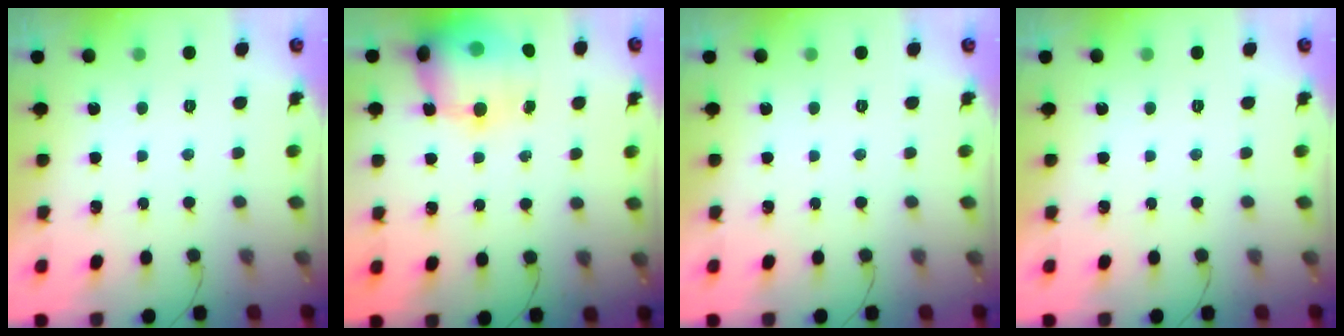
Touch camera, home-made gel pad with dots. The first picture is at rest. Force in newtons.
{"total": 16.5, "press": 16.1, "slide": 4.0}
{"total": 0.0}
{"total": 0.0}